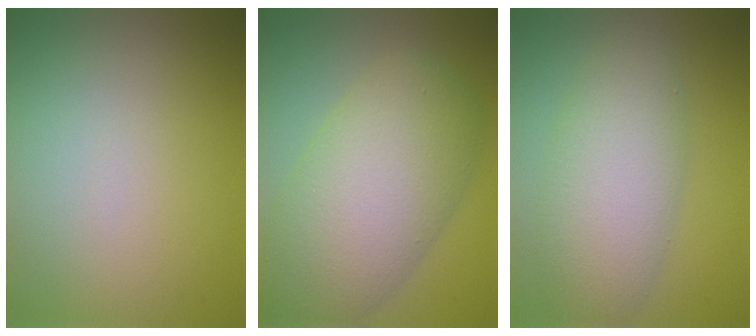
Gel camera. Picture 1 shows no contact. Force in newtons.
{"total": 9.5, "press": 9.5, "slide": 0.1}
{"total": 6.3, "press": 6.3, "slide": 0.2}